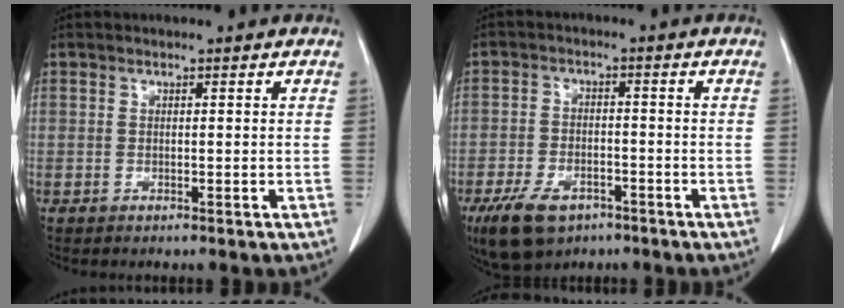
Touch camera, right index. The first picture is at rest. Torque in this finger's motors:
{"motor_torque": [0.89, -0.66, 0.31, 0.10]}